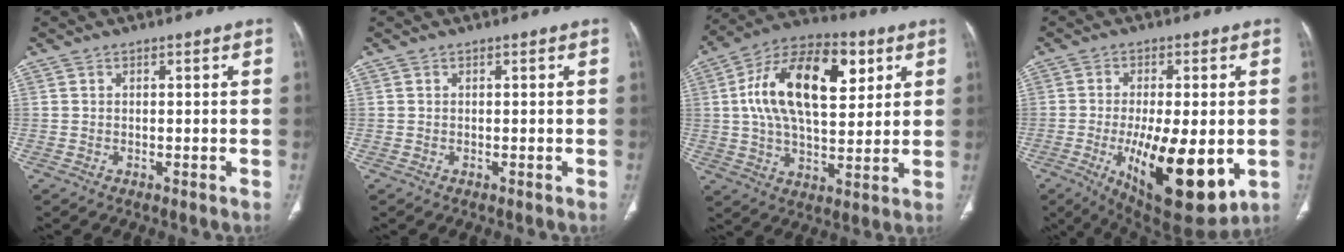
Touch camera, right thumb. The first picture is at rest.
{"total": 0.0}
{"total": 21.3, "force": [5.8, 11.2, 17.2], "torque": [-0.272, 0.002, 0.089]}
{"total": 18.8, "force": [-4.3, 6.9, 16.9], "torque": [-0.259, -0.023, -0.047]}